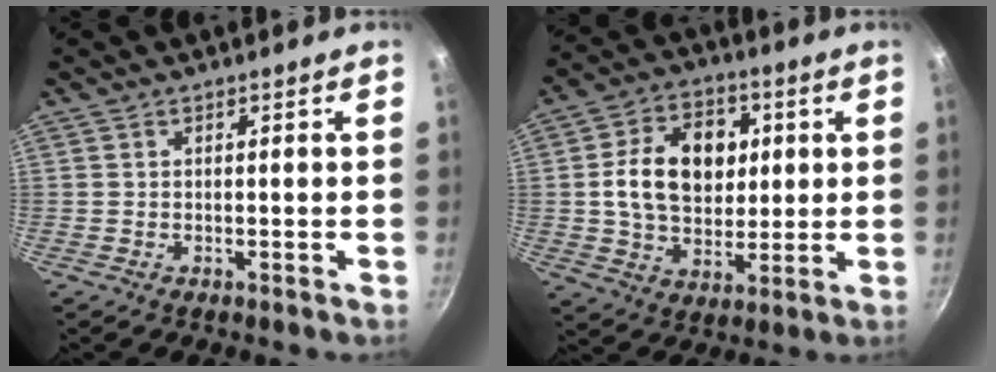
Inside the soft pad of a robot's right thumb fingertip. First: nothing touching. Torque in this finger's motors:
{"motor_torque": [0.40, 1.68, 0.78, -0.24, 0.11]}